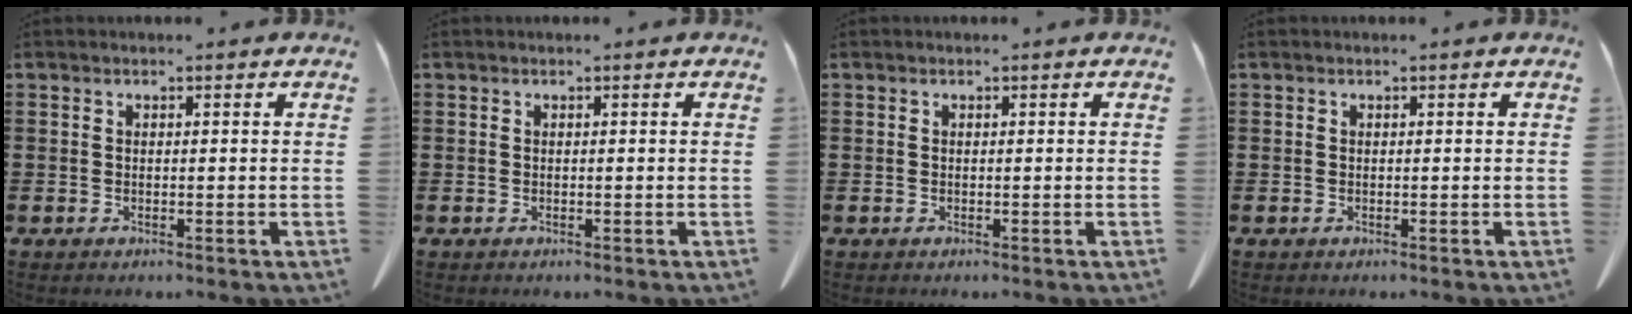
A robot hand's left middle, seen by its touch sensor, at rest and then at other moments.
{"total": 0.0}
{"total": 0.0}
{"total": 0.0}